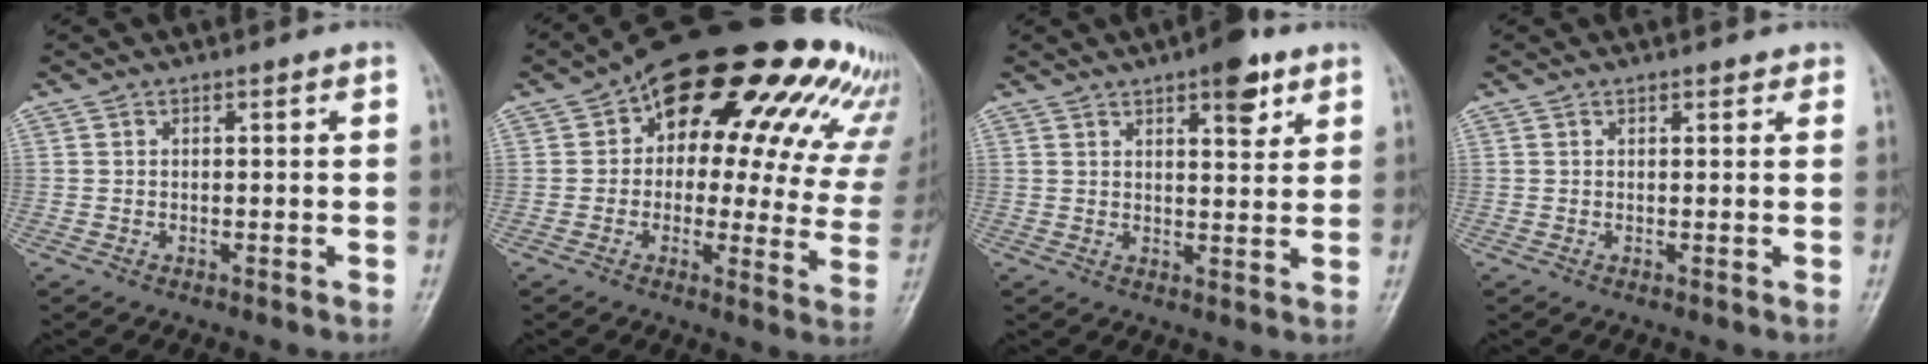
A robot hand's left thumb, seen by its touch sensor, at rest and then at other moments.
{"total": 25.9, "force": [15.2, 12.6, 16.8], "torque": [-0.167, -0.010, 0.177]}
{"total": 6.9, "force": [4.1, 2.5, 5.0], "torque": [-0.050, -0.019, 0.052]}
{"total": 1.4, "force": [1.1, 0.6, 0.5], "torque": [0.001, -0.003, 0.010]}